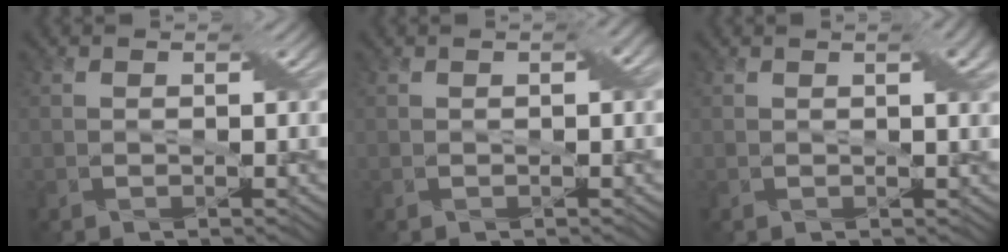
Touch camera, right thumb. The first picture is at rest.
{"total": 1.4, "force": [0.2, 0.2, 1.3], "torque": [-0.019, 0.007, 0.003]}
{"total": 3.1, "force": [1.2, 0.7, 2.8], "torque": [-0.042, 0.007, 0.017]}